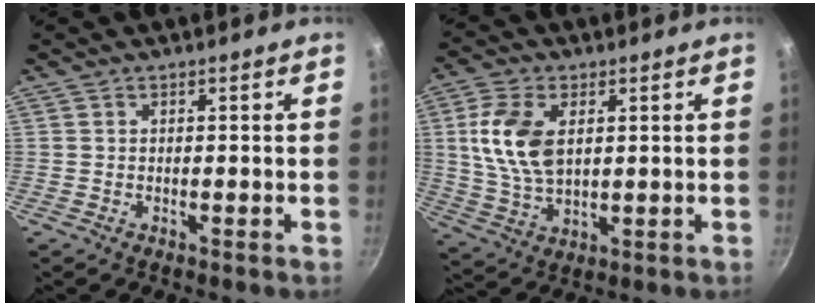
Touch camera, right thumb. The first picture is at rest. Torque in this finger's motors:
{"motor_torque": [-0.59, 1.06, 0.88, 0.53, 0.12]}